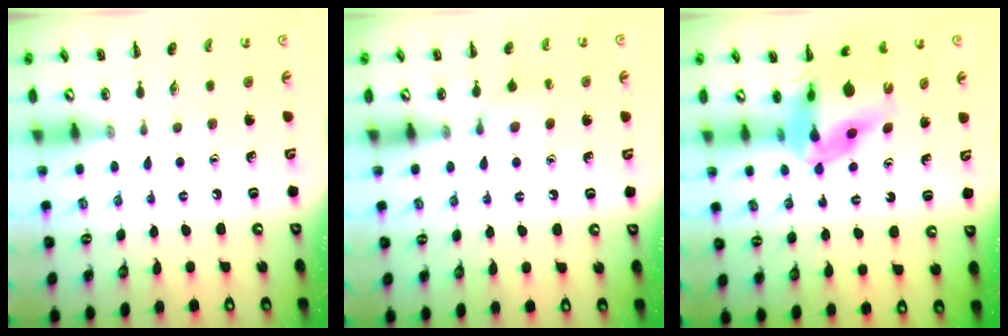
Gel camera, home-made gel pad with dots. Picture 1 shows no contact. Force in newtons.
{"total": 7.1, "press": 6.9, "slide": 2.0}
{"total": 9.5, "press": 9.1, "slide": 2.7}